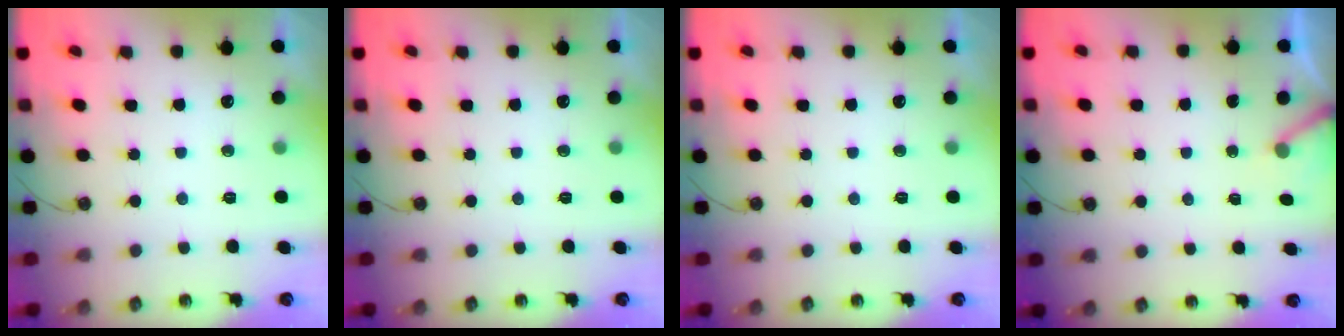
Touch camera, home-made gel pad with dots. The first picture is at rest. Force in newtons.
{"total": 0.0}
{"total": 0.0}
{"total": 3.7, "press": 3.7, "slide": 0.3}